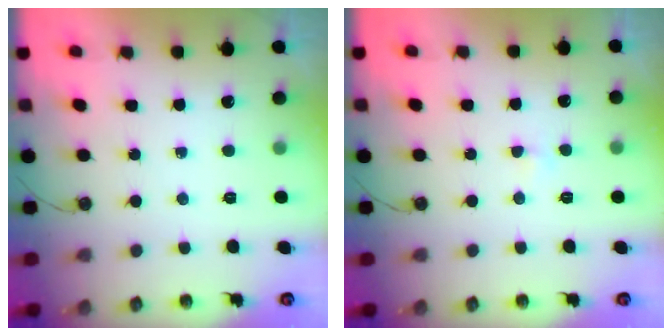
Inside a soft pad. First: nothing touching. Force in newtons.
{"total": 2.5, "press": 2.5, "slide": 0.4}